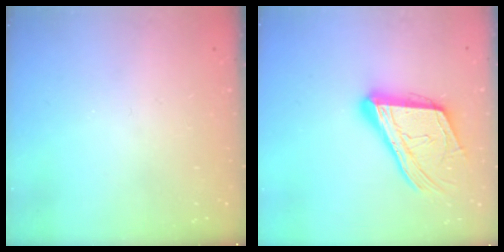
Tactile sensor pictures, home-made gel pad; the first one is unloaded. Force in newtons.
{"total": 19.1, "press": 18.9, "slide": 2.6}